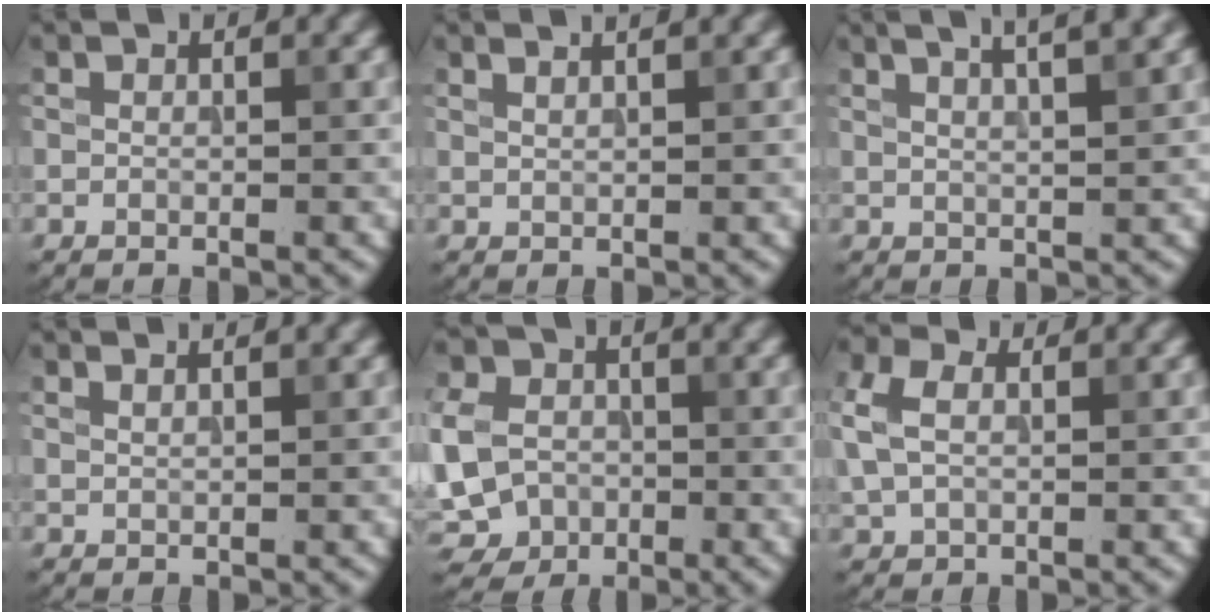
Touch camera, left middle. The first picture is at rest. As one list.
[{"total": 3.0, "force": [2.2, 1.1, 1.7], "torque": [-0.002, 0.014, 0.002]}, {"total": 6.6, "force": [4.2, 2.4, 4.4], "torque": [-0.030, 0.043, 0.032]}, {"total": 2.2, "force": [1.8, 0.8, 1.1], "torque": [0.001, 0.005, 0.006]}, {"total": 8.8, "force": [-1.7, 7.4, 4.6], "torque": [-0.109, -0.009, -0.055]}, {"total": 4.7, "force": [1.0, 3.3, 3.2], "torque": [-0.093, 0.013, 0.020]}]